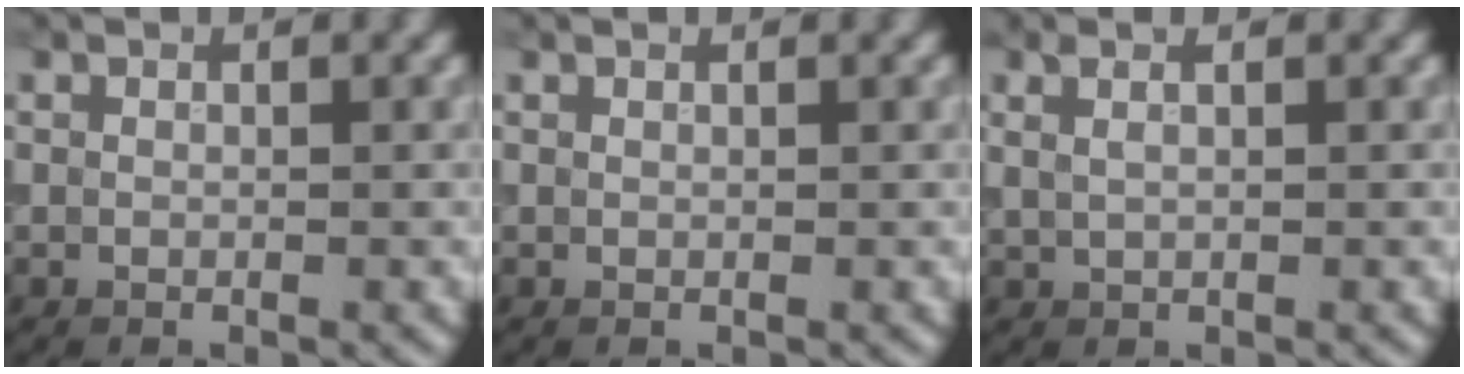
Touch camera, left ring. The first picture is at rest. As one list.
[{"total": 0.0}, {"total": 1.7, "force": [0.9, 0.5, 1.3], "torque": [-0.026, 0.000, 0.016]}]